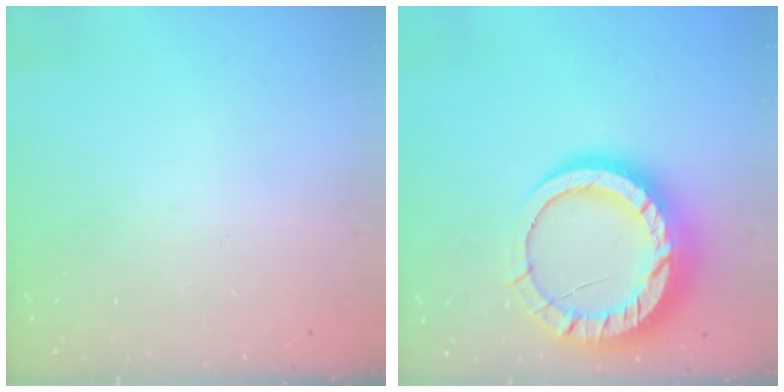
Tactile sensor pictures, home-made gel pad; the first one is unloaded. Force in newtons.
{"total": 17.9, "press": 17.9, "slide": 1.4}